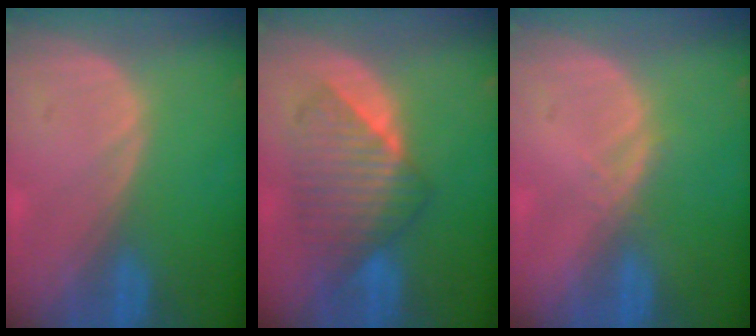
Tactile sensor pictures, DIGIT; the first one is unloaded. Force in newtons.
{"total": 7.6, "press": 7.5, "slide": 0.7}
{"total": 1.5, "press": 1.3, "slide": 0.8}